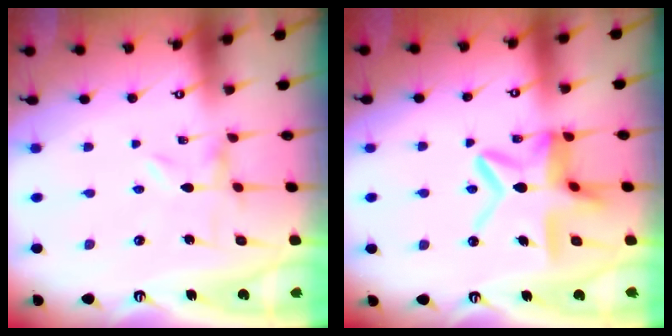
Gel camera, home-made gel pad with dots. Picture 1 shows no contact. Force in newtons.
{"total": 14.3, "press": 14.2, "slide": 1.3}